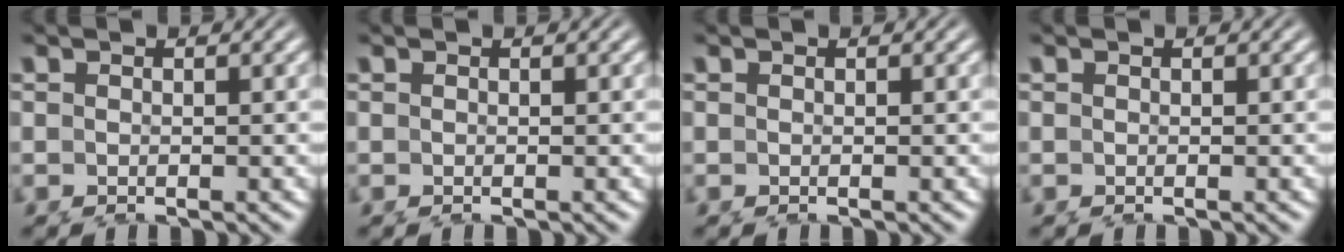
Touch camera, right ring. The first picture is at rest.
{"total": 0.0}
{"total": 0.0}
{"total": 0.0}